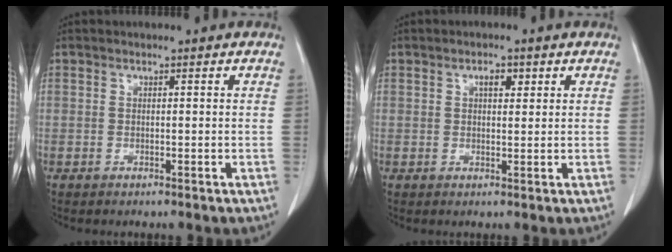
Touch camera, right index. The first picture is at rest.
{"total": 2.7, "force": [1.1, 1.4, 2.0], "torque": [-0.035, 0.004, 0.018]}